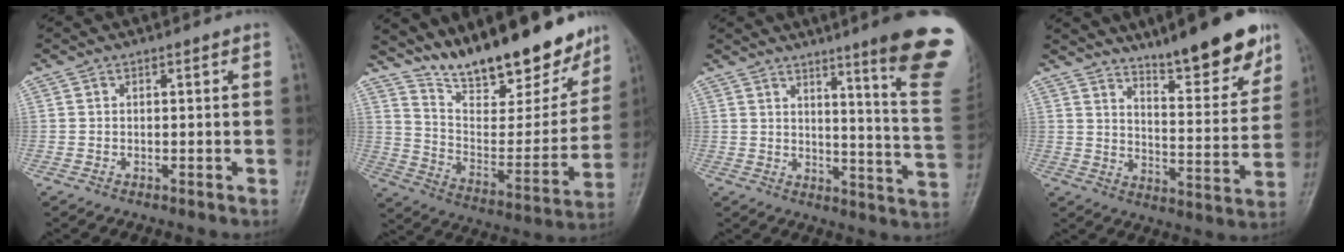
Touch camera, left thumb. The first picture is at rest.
{"total": 22.9, "force": [18.4, 7.2, 11.6], "torque": [-0.141, -0.096, 0.292]}
{"total": 18.3, "force": [11.4, 0.6, 14.4], "torque": [-0.157, -0.076, 0.141]}
{"total": 15.6, "force": [11.4, 3.3, 10.2], "torque": [-0.112, -0.071, 0.176]}